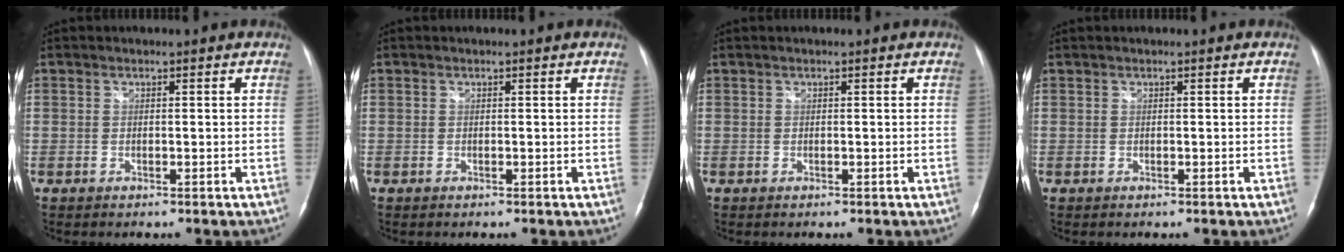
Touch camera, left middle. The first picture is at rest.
{"total": 0.0}
{"total": 0.0}
{"total": 0.0}